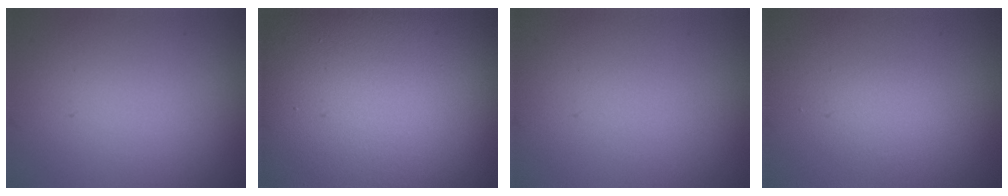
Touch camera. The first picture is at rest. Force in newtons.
{"total": 22.9, "press": 22.9, "slide": 1.3}
{"total": 0.0}
{"total": 1.6, "press": 1.6, "slide": 0.1}